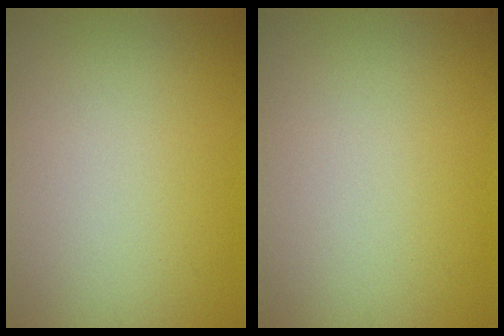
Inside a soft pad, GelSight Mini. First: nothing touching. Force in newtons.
{"total": 0.0}